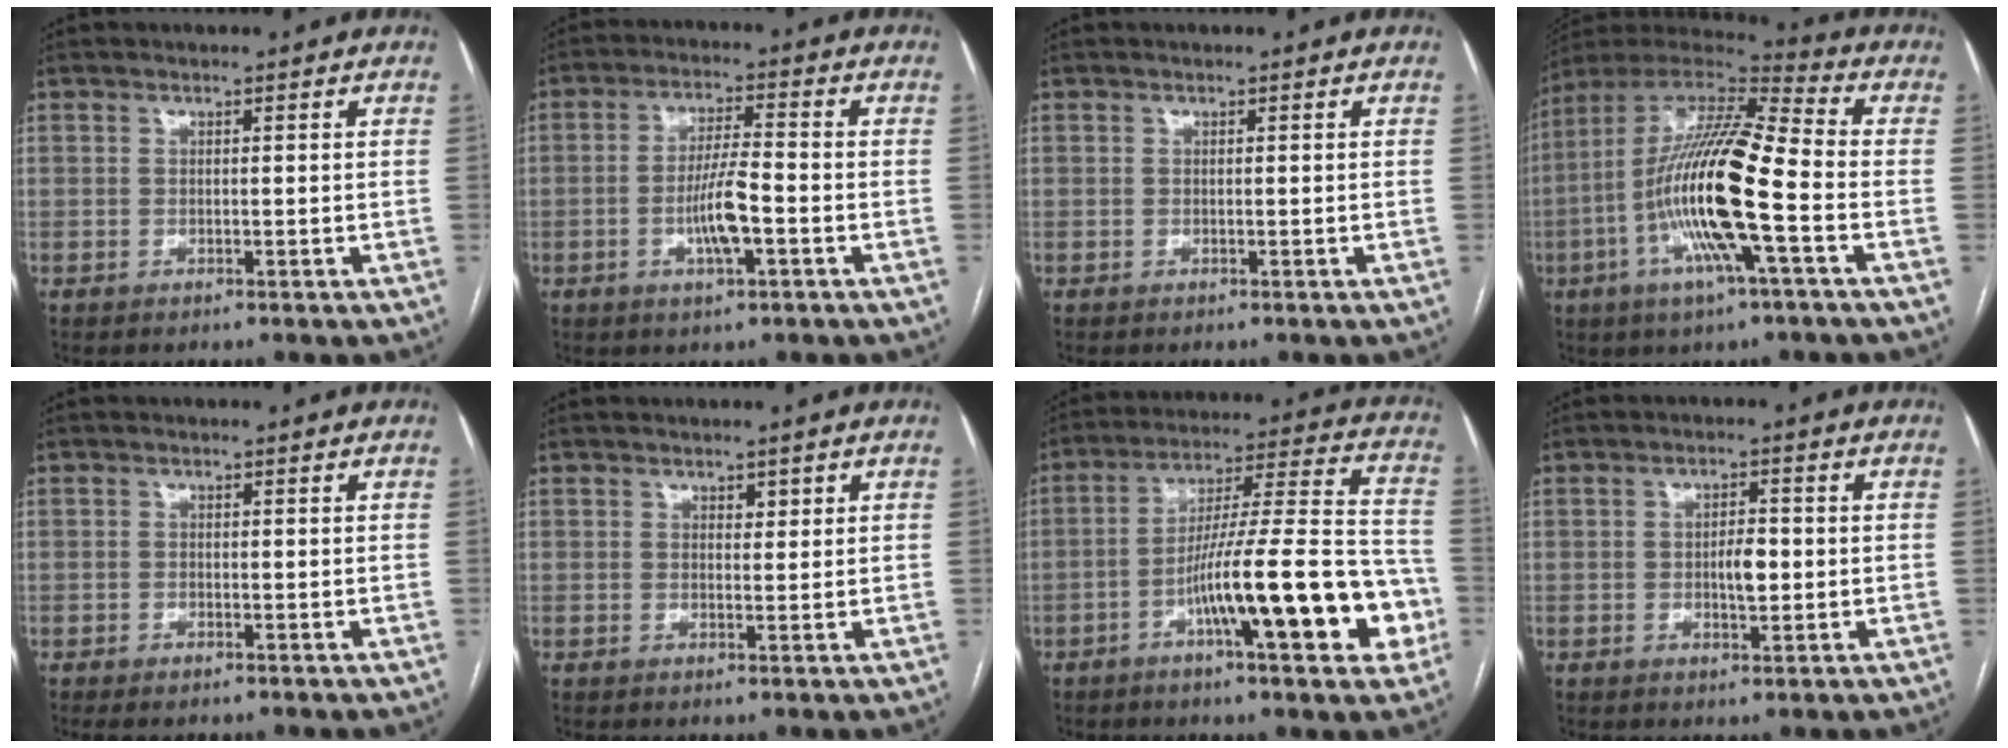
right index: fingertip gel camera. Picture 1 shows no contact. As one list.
[{"total": 6.9, "force": [-2.0, 1.2, 6.5], "torque": [-0.127, 0.003, -0.037]}, {"total": 0.0}, {"total": 19.3, "force": [-4.4, 1.9, 18.7], "torque": [-0.368, -0.005, -0.085]}, {"total": 1.0, "force": [-0.7, 0.4, 0.6], "torque": [-0.012, 0.000, -0.005]}, {"total": 1.3, "force": [0.8, 0.8, 0.7], "torque": [-0.007, 0.000, 0.010]}, {"total": 19.5, "force": [-7.0, 2.6, 18.1], "torque": [-0.249, 0.022, -0.101]}, {"total": 3.6, "force": [-0.3, 1.3, 3.3], "torque": [-0.053, 0.002, -0.003]}]